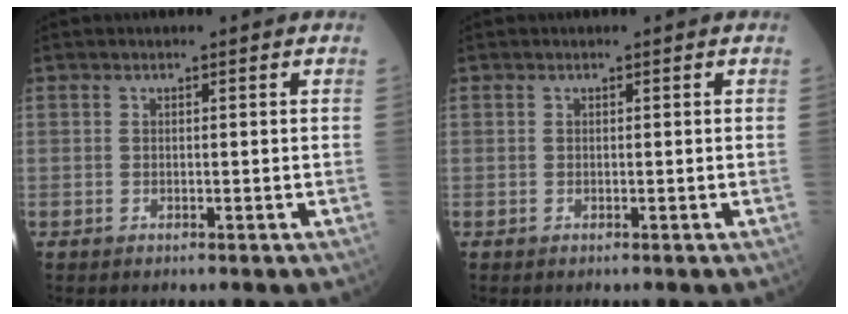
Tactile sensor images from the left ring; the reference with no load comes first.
{"total": 0.0}